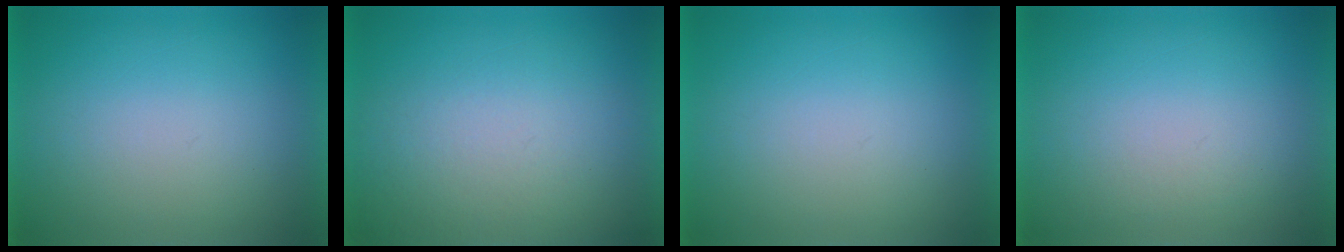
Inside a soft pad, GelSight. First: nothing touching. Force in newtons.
{"total": 4.6}
{"total": 0.0}
{"total": 1.0}